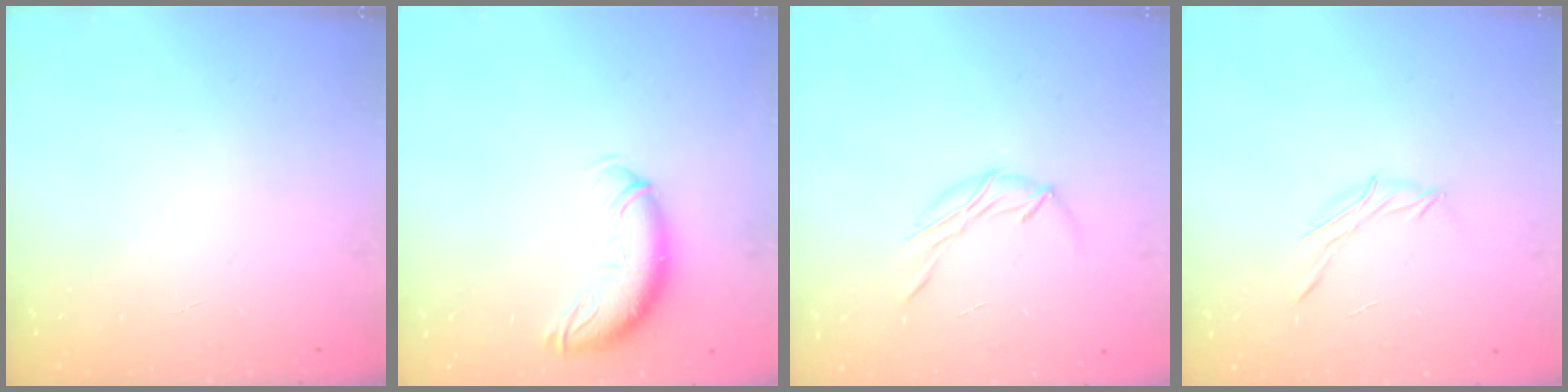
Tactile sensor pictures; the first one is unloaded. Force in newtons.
{"total": 11.0, "press": 11.0, "slide": 0.8}
{"total": 6.2, "press": 6.2, "slide": 0.5}
{"total": 4.5, "press": 4.3, "slide": 1.1}